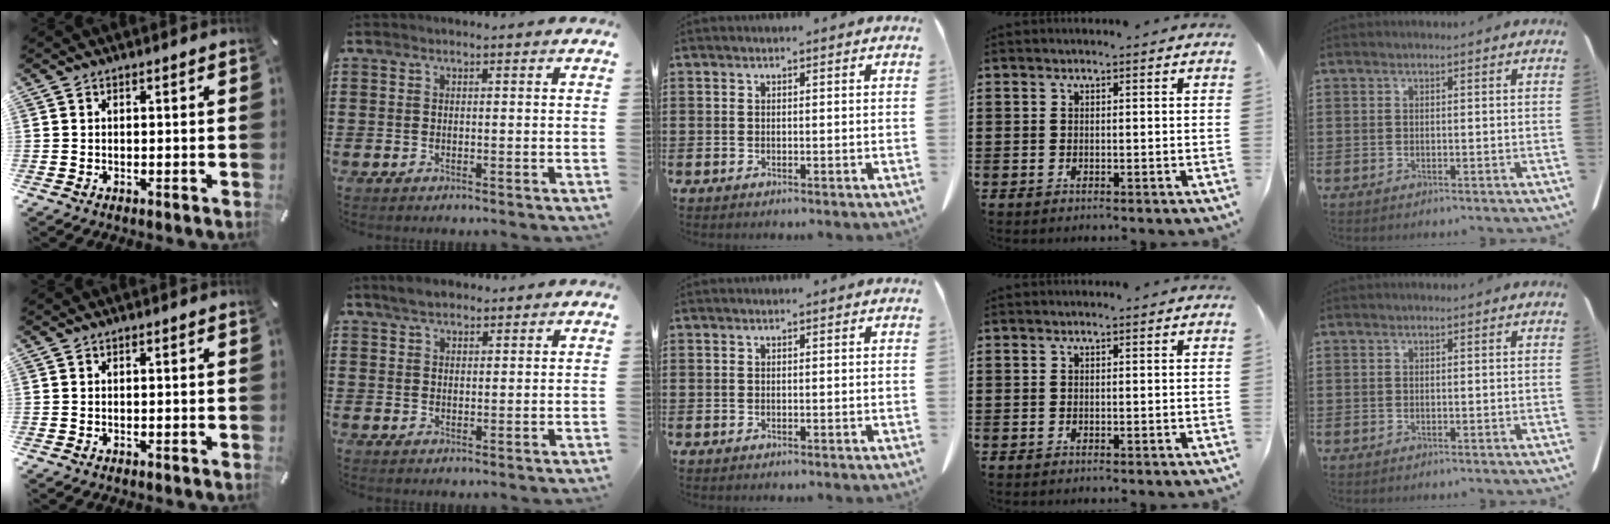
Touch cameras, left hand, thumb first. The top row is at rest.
{"index": {"total": 2.7, "force": [2.3, 1.2, 0.9], "torque": [-0.016, 0.004, 0.041]}}